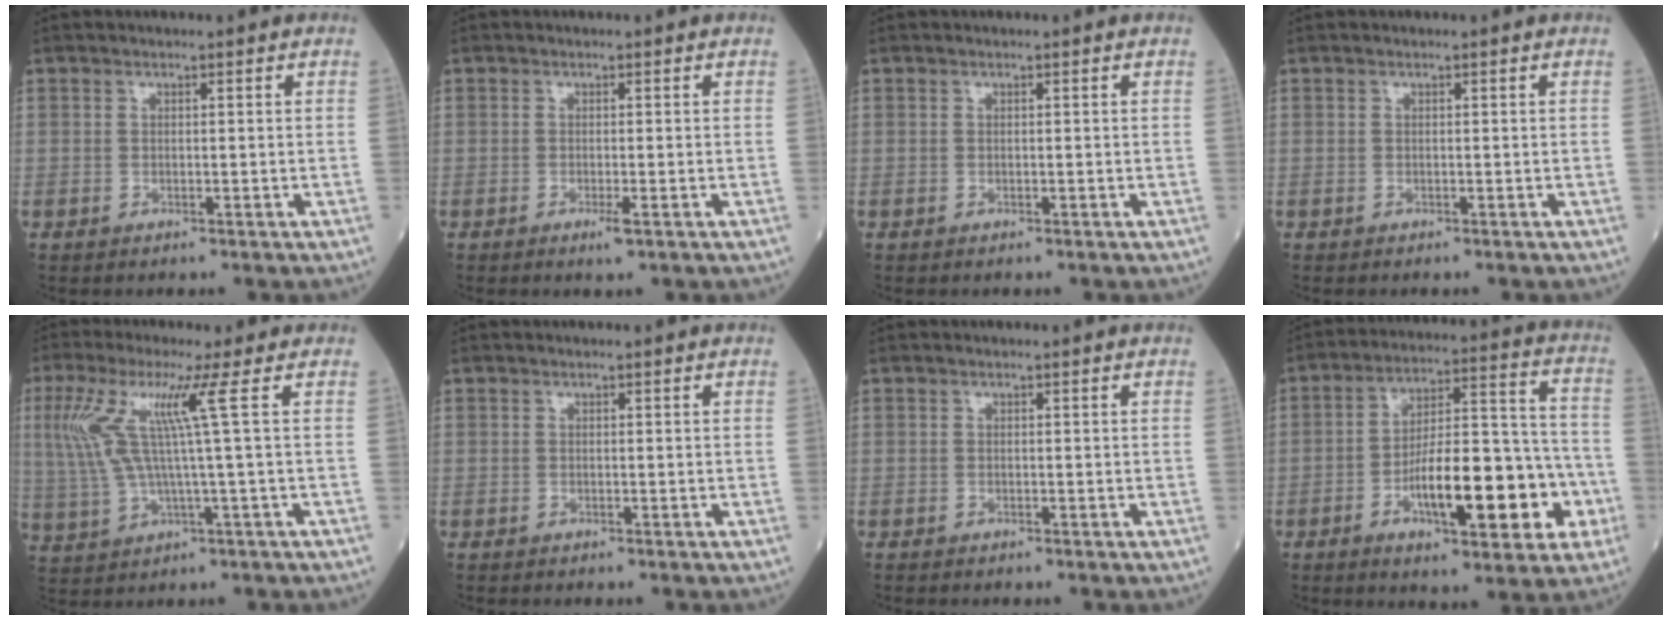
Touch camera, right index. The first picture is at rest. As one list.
[{"total": 1.8, "force": [-0.9, 0.1, 1.5], "torque": [-0.029, -0.005, -0.014]}, {"total": 0.0}, {"total": 0.0}, {"total": 9.0, "force": [2.4, -1.0, 8.6], "torque": [-0.199, 0.016, 0.056]}, {"total": 0.7, "force": [-0.5, 0.2, 0.3], "torque": [-0.010, -0.002, -0.007]}, {"total": 1.3, "force": [-1.0, 0.4, 0.6], "torque": [-0.016, -0.004, -0.014]}, {"total": 17.6, "force": [-6.0, 5.2, 15.7], "torque": [-0.247, 0.024, -0.085]}]